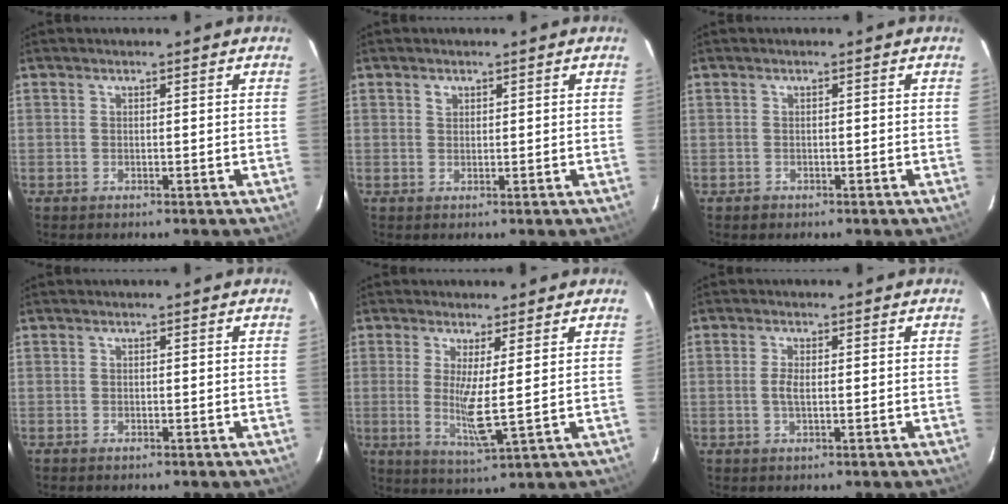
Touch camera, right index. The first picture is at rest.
{"total": 1.2, "force": [0.6, 0.9, 0.4], "torque": [-0.007, 0.005, 0.010]}
{"total": 1.2, "force": [-0.6, 1.0, 0.0], "torque": [0.000, 0.004, -0.006]}
{"total": 0.5, "force": [-0.5, 0.2, 0.1], "torque": [-0.004, 0.001, -0.010]}
{"total": 8.9, "force": [2.5, 0.0, 8.5], "torque": [-0.151, -0.030, 0.042]}
{"total": 2.0, "force": [0.0, 0.5, 2.0], "torque": [-0.039, -0.001, -0.002]}